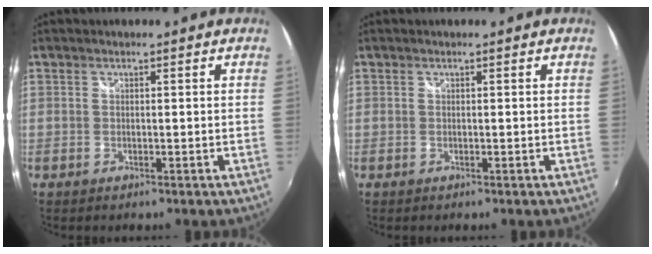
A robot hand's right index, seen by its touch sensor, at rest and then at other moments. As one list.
[{"total": 0.0}]